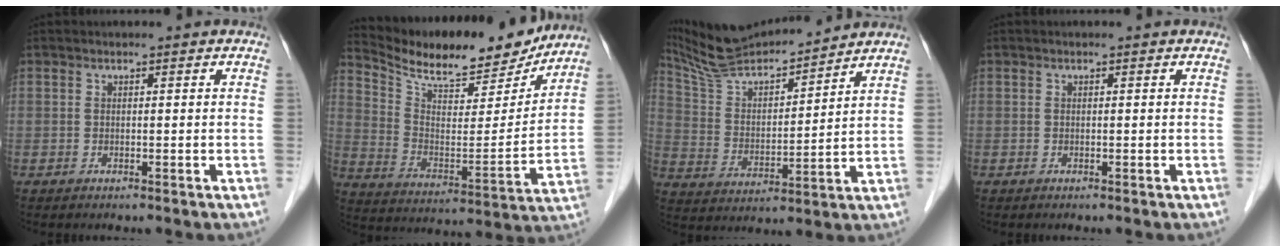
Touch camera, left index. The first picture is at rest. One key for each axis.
{"total": 18.7, "fx": 17.1, "fy": 4.2, "fz": 6.2, "tx": -0.118, "ty": -0.016, "tz": 0.268}
{"total": 15.0, "fx": 13.9, "fy": 1.3, "fz": 5.3, "tx": -0.104, "ty": 0.007, "tz": 0.256}
{"total": 0.0}